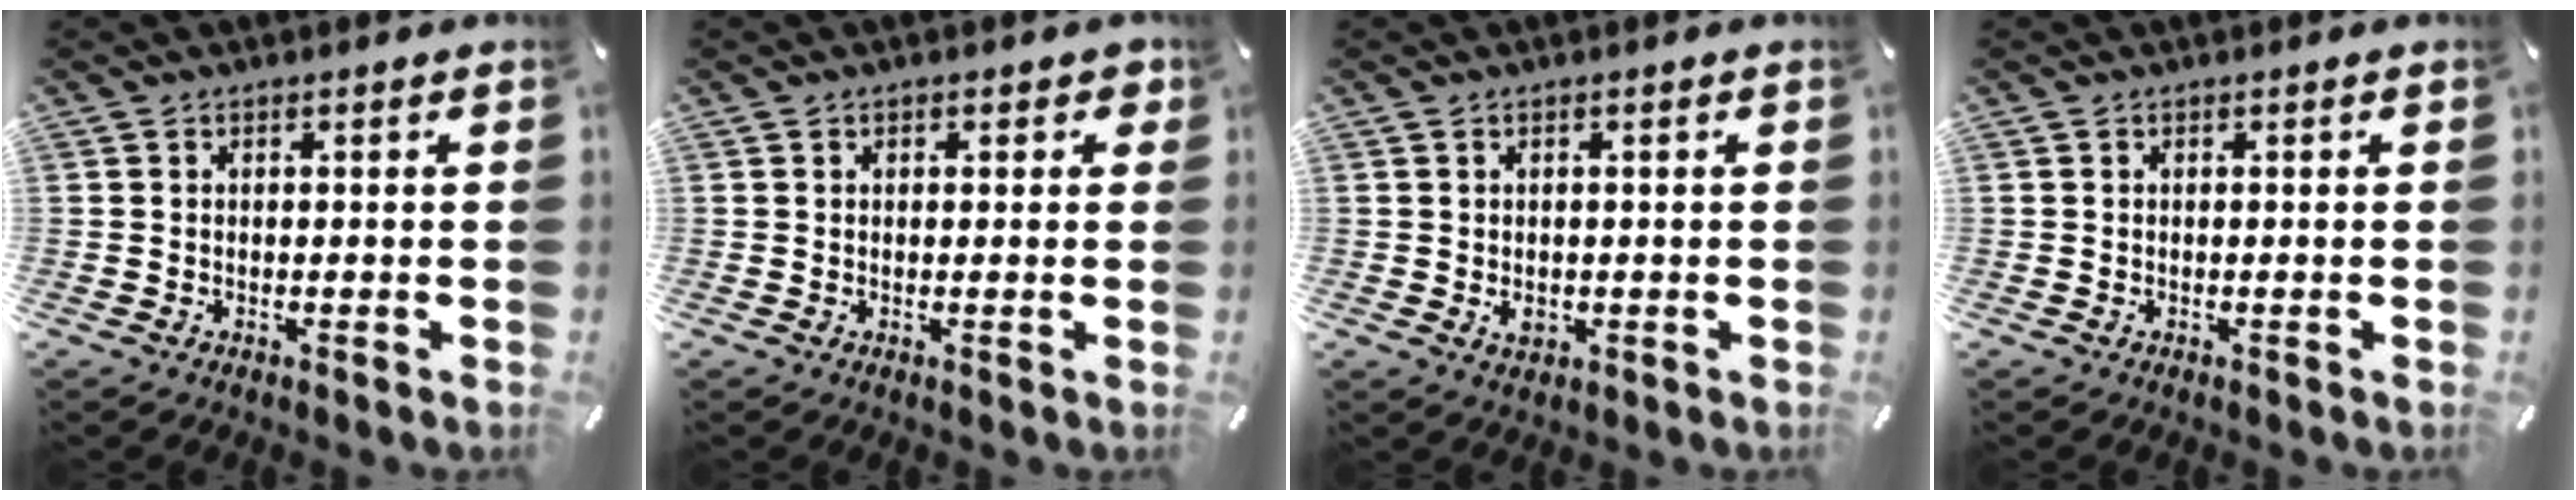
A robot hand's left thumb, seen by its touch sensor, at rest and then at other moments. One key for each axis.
{"total": 1.7, "fx": 0.6, "fy": 1.3, "fz": 1.0, "tx": -0.003, "ty": 0.001, "tz": 0.005}
{"total": 2.3, "fx": -0.3, "fy": 1.8, "fz": 1.3, "tx": -0.024, "ty": -0.004, "tz": -0.010}
{"total": 0.0}